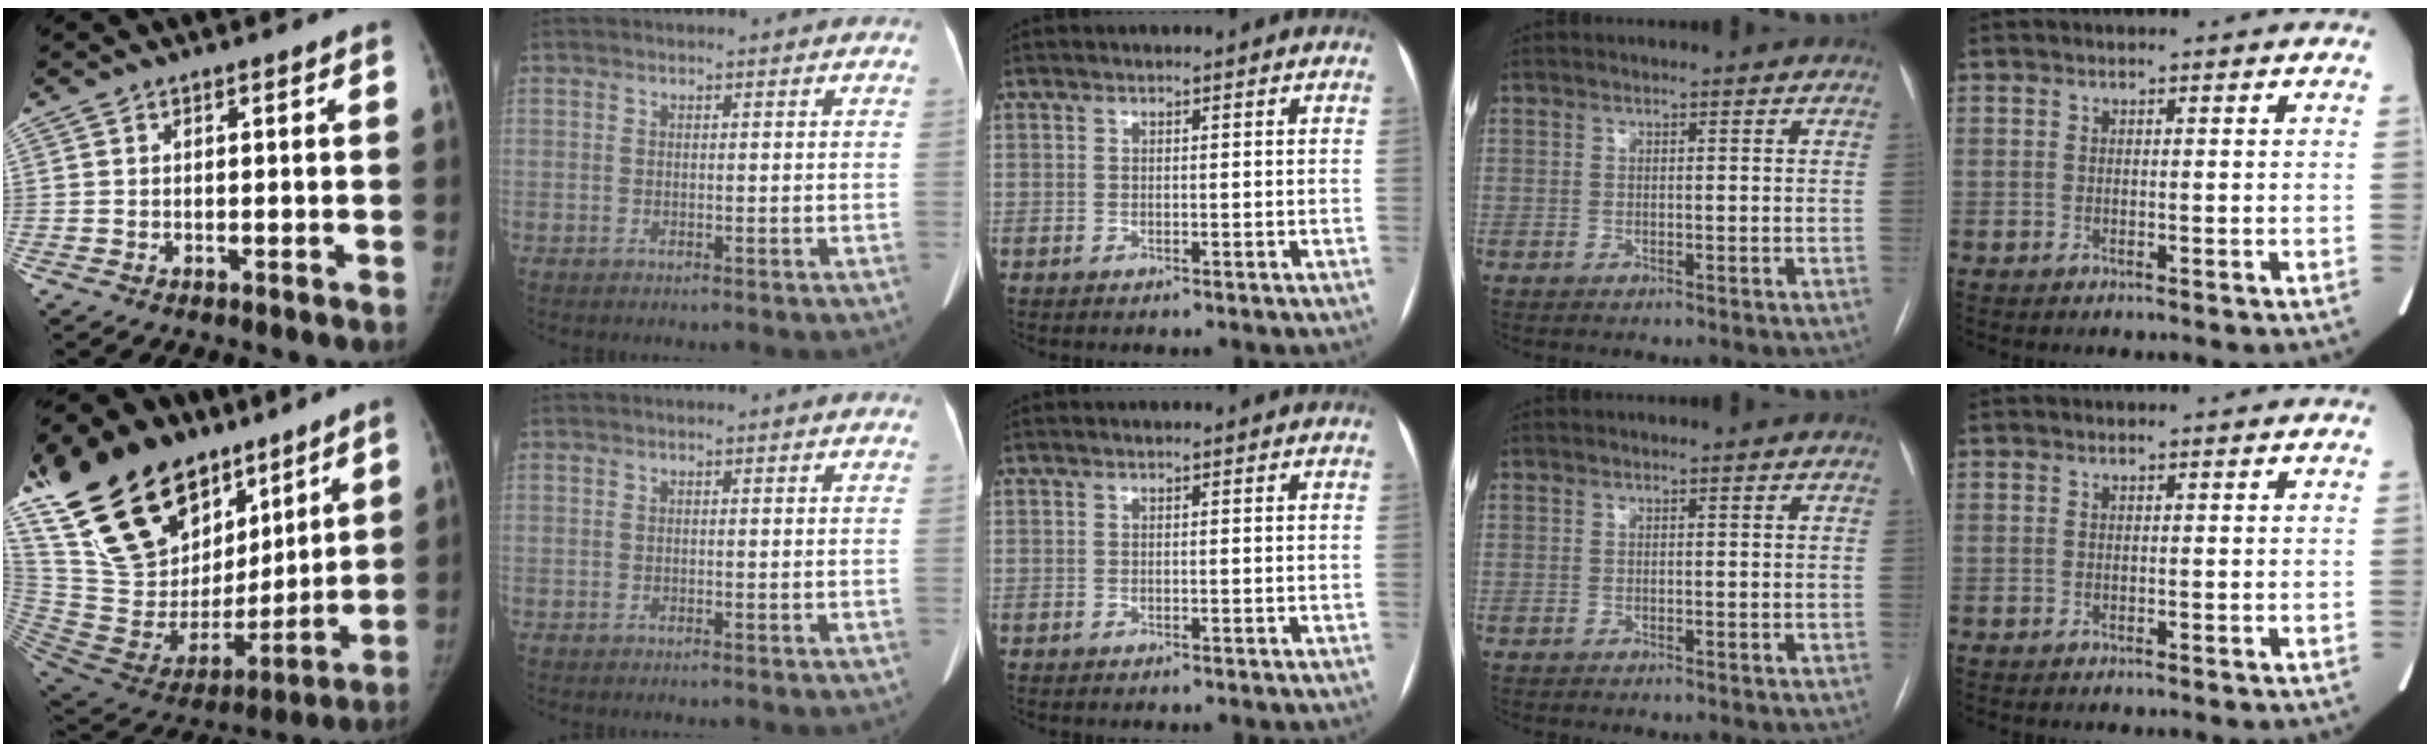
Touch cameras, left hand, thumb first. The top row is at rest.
{"thumb": {"total": 32.3, "force": [19.8, 18.5, 17.7], "torque": [-0.306, -0.022, 0.357]}}